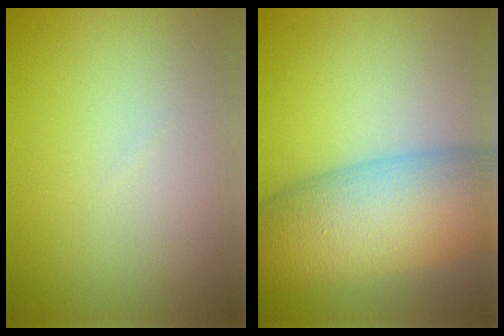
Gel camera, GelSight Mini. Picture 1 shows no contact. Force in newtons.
{"total": 11.0, "press": 11.0, "slide": 0.3}